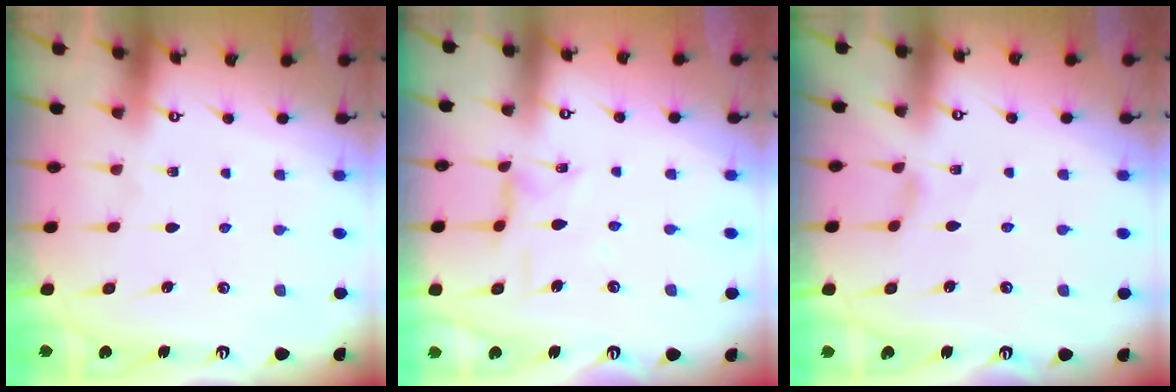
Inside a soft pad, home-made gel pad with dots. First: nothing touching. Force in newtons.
{"total": 3.5, "press": 3.5, "slide": 0.3}
{"total": 0.0}